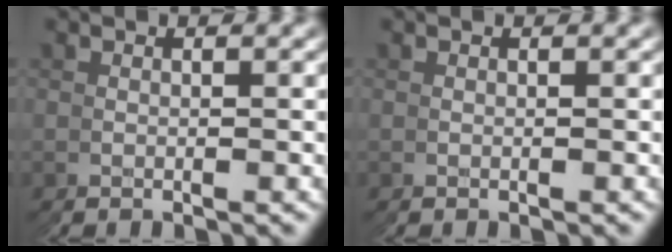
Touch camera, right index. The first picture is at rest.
{"total": 0.0}